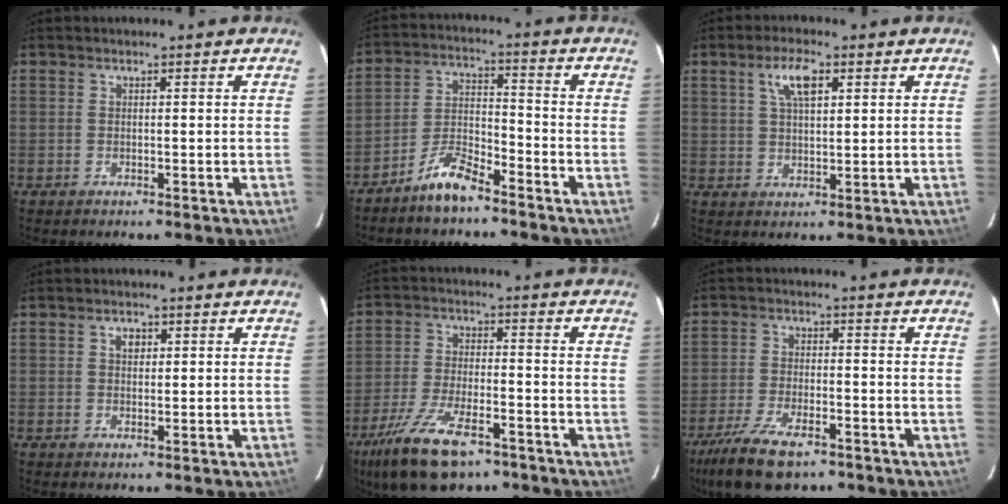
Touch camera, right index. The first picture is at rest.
{"total": 7.4, "force": [-6.1, 1.7, 3.8], "torque": [-0.087, 0.016, -0.118]}
{"total": 5.7, "force": [2.5, 2.1, 4.6], "torque": [-0.085, 0.010, 0.047]}
{"total": 1.8, "force": [0.6, 1.4, 1.0], "torque": [-0.015, 0.007, 0.009]}
{"total": 14.8, "force": [-9.8, 5.8, 9.4], "torque": [-0.209, -0.030, -0.177]}
{"total": 12.9, "force": [-9.0, 5.0, 7.7], "torque": [-0.181, -0.026, -0.164]}